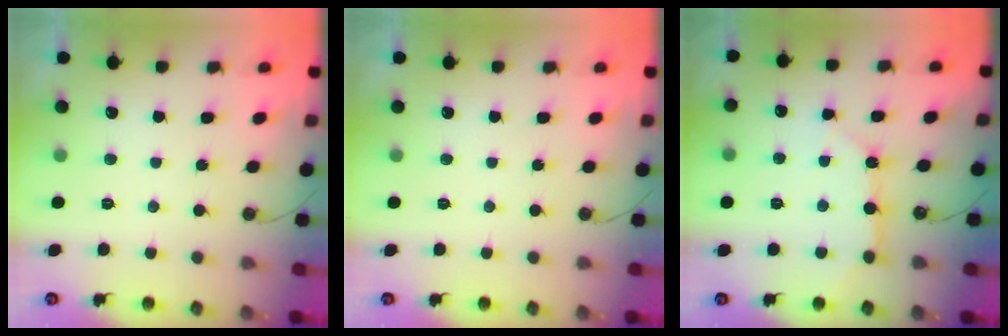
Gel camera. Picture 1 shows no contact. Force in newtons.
{"total": 0.0}
{"total": 9.5, "press": 9.5, "slide": 0.9}